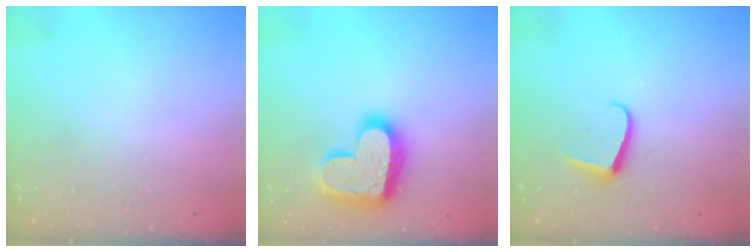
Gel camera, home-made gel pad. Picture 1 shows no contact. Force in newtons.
{"total": 18.7, "press": 18.7, "slide": 1.2}
{"total": 6.8, "press": 6.8, "slide": 0.7}